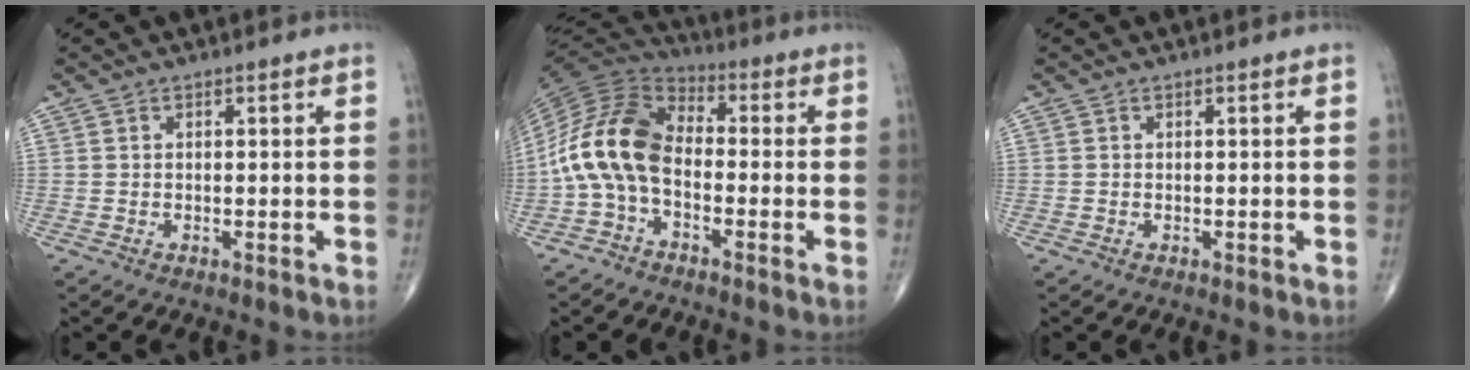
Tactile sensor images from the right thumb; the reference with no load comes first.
{"total": 13.7, "force": [-2.3, 8.5, 10.5], "torque": [-0.203, 0.047, -0.059]}
{"total": 0.0}